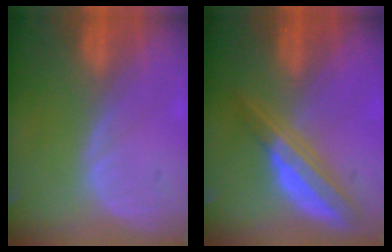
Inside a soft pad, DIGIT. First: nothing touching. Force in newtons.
{"total": 6.7, "press": 5.7, "slide": 3.6}